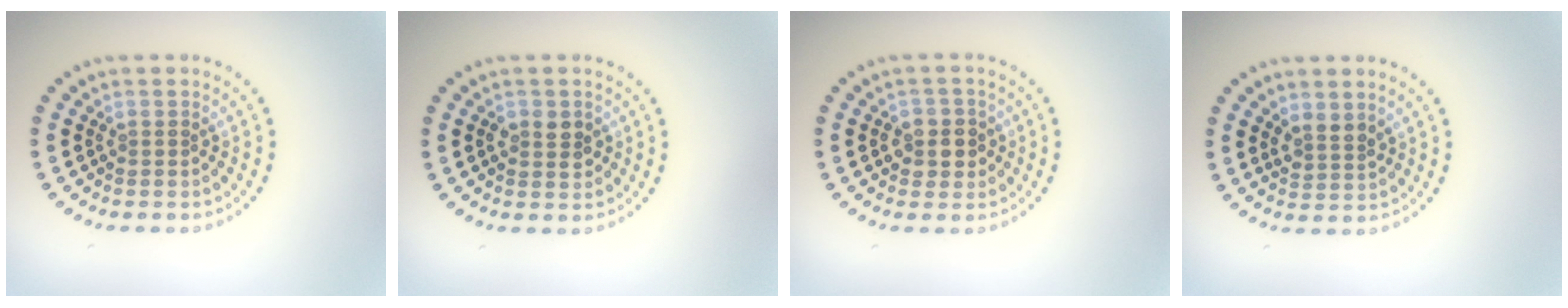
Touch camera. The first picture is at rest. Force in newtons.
{"total": 2.0, "press": 2.0, "slide": 0.1}
{"total": 2.6, "press": 2.4, "slide": 1.0}
{"total": 2.0, "press": 1.5, "slide": 1.3}